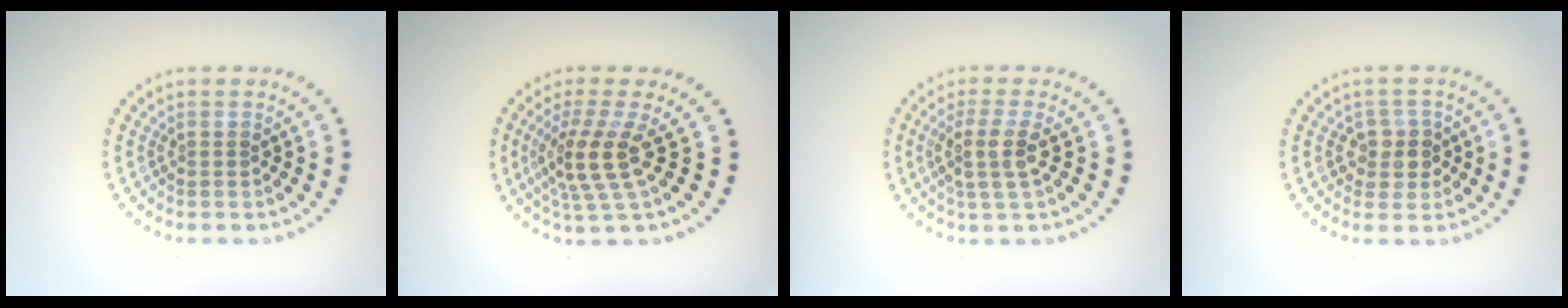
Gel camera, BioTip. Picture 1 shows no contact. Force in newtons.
{"total": 4.2, "press": 3.1, "slide": 2.8}
{"total": 2.9, "press": 2.4, "slide": 1.7}
{"total": 2.2, "press": 2.1, "slide": 0.8}